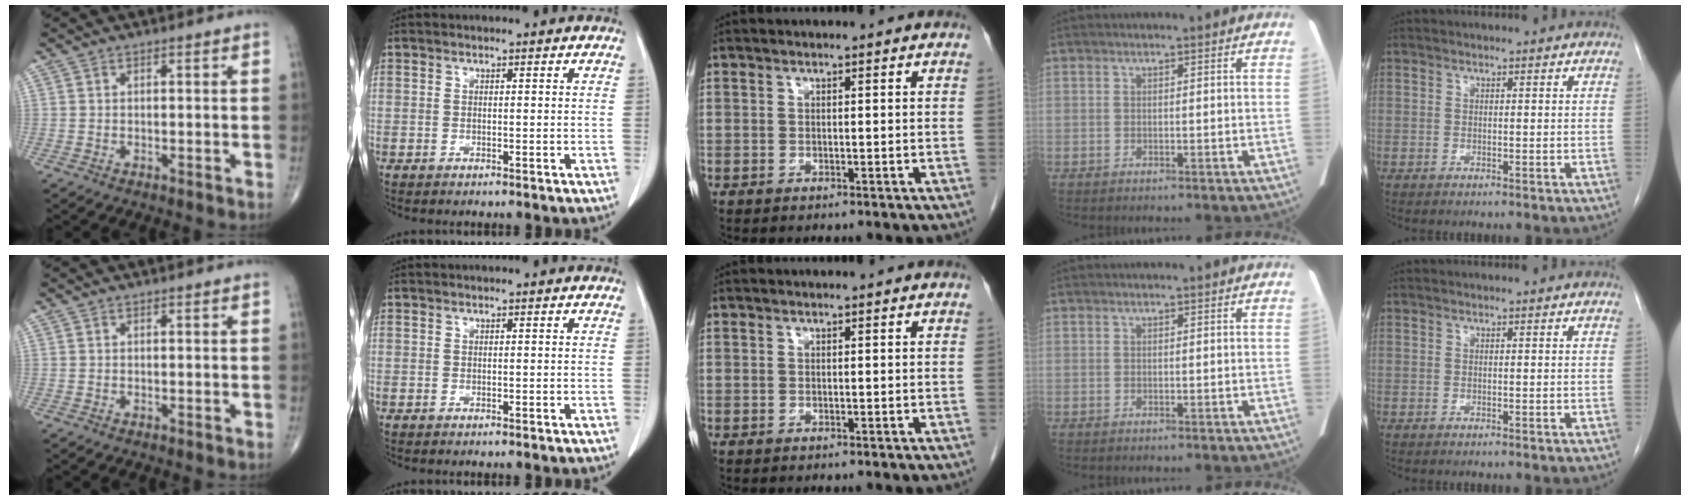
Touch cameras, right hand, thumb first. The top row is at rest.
{}